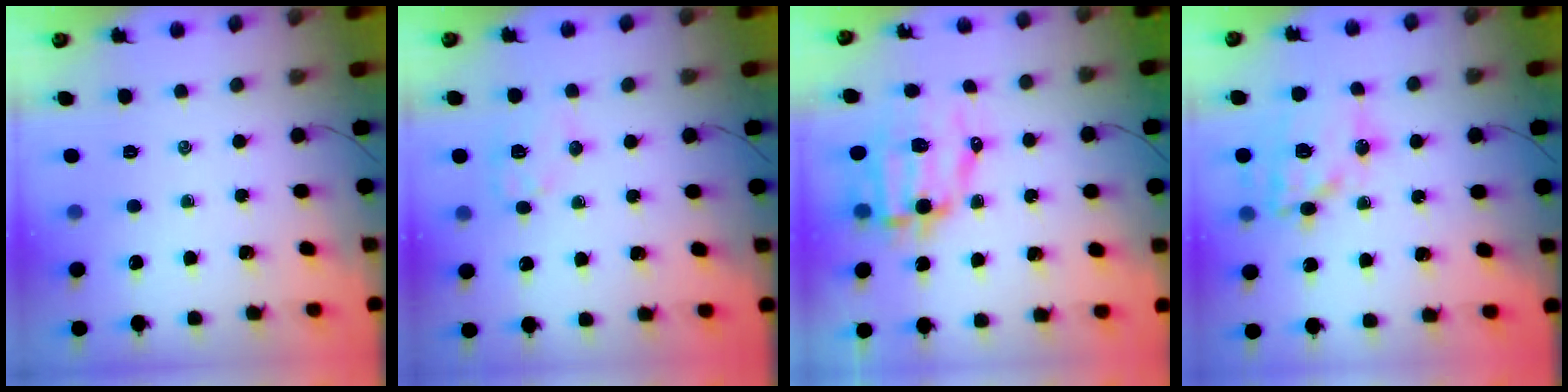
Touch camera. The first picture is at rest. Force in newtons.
{"total": 7.8, "press": 7.7, "slide": 0.8}
{"total": 9.9, "press": 9.7, "slide": 2.2}
{"total": 16.8, "press": 16.6, "slide": 2.6}